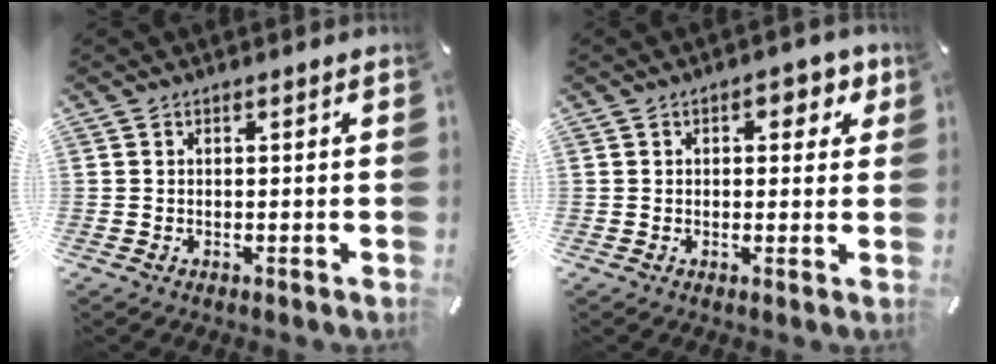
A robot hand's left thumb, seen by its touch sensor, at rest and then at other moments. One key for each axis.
{"total": 4.8, "fx": 1.6, "fy": 3.0, "fz": 3.3, "tx": -0.030, "ty": -0.002, "tz": 0.018}